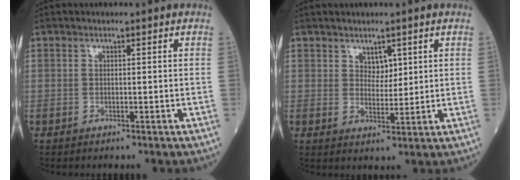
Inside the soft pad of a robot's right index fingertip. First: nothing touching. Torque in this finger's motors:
{"motor_torque": [-0.21, 0.04, -0.06, -0.01]}